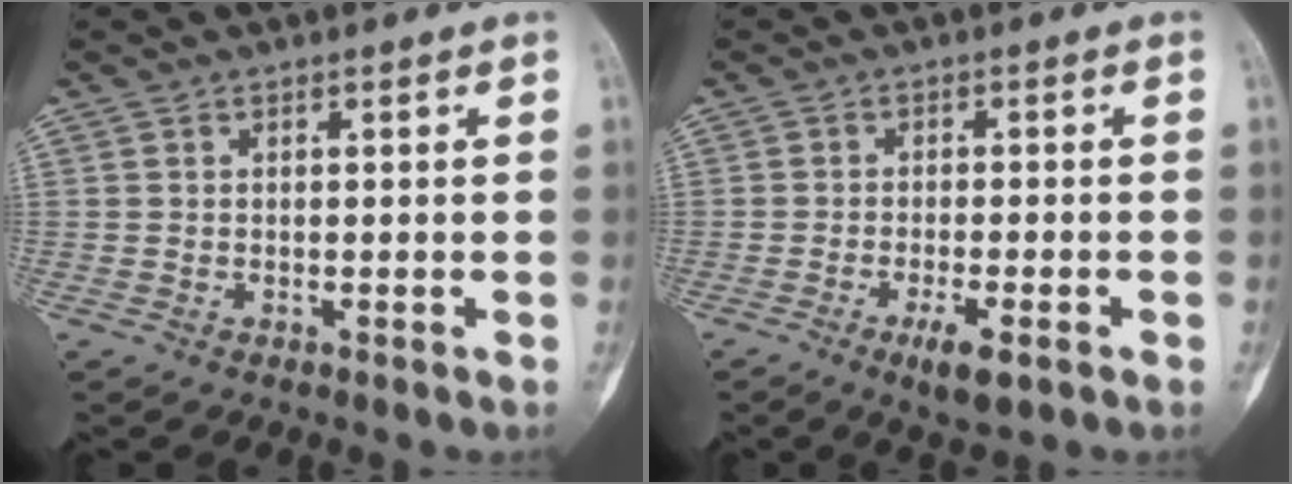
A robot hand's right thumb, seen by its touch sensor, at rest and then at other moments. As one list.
[{"total": 5.0, "force": [-2.5, 1.4, 4.1], "torque": [-0.070, -0.001, -0.039]}]